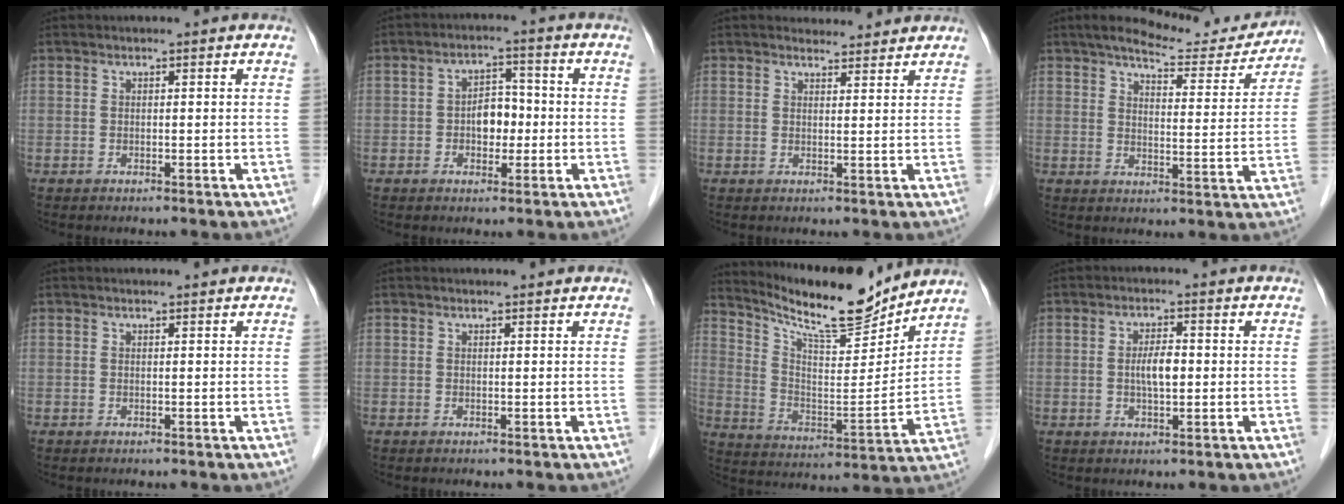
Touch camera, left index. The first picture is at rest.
{"total": 4.6, "force": [-0.7, 3.0, 3.5], "torque": [-0.057, 0.015, -0.014]}
{"total": 4.1, "force": [4.0, 1.1, 0.4], "torque": [-0.006, 0.008, 0.048]}
{"total": 11.9, "force": [11.0, 2.2, 3.8], "torque": [-0.045, -0.008, 0.142]}
{"total": 0.8, "force": [0.8, 0.1, 0.0], "torque": [-0.007, 0.003, 0.008]}
{"total": 1.0, "force": [1.0, 0.1, 0.1], "torque": [-0.010, 0.004, 0.011]}
{"total": 15.9, "force": [14.5, 1.6, 6.2], "torque": [-0.121, -0.016, 0.242]}
{"total": 3.6, "force": [0.0, 1.1, 3.4], "torque": [-0.063, 0.002, -0.002]}